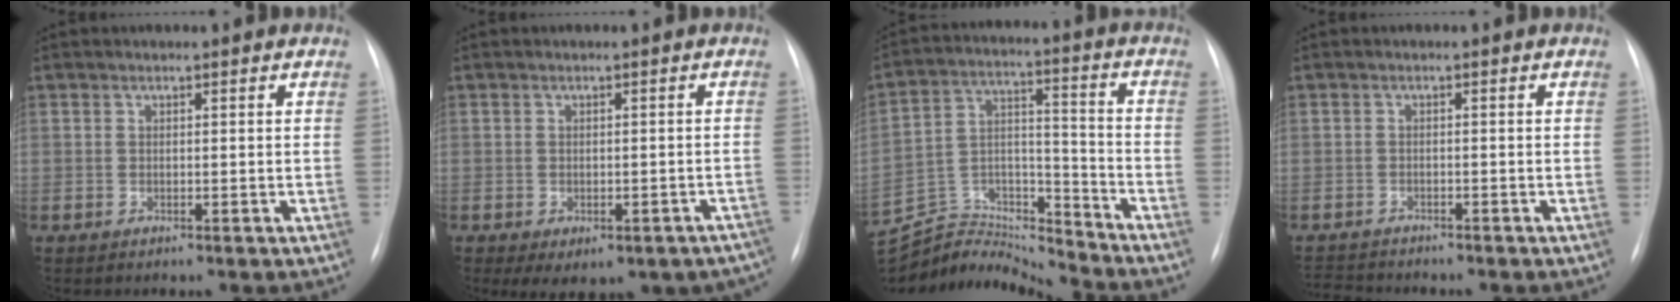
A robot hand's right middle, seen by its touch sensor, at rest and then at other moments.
{"total": 8.1, "force": [-5.5, 3.3, 4.9], "torque": [-0.047, 0.017, -0.066]}
{"total": 15.8, "force": [-15.8, 0.7, 0.6], "torque": [-0.011, 0.048, -0.279]}
{"total": 4.0, "force": [-4.0, 0.4, 0.4], "torque": [-0.009, -0.015, -0.065]}